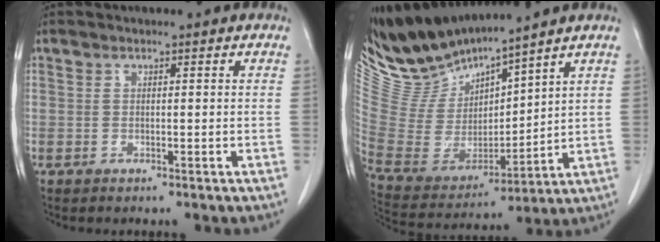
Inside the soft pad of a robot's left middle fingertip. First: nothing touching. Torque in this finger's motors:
{"motor_torque": [-0.02, -0.38, -0.07, -0.04]}